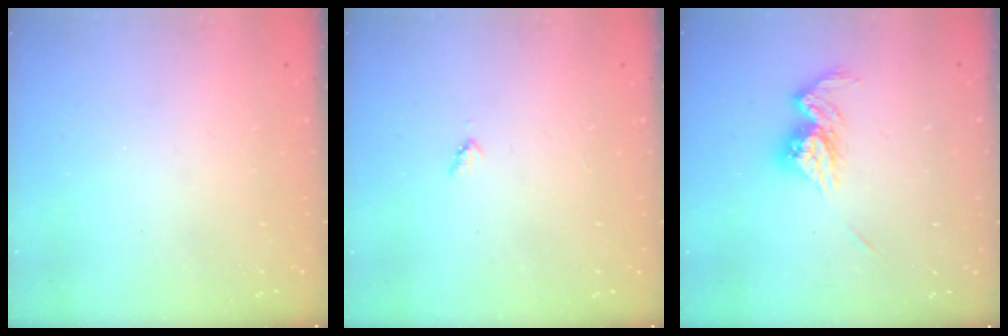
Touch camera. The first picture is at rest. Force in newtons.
{"total": 3.0, "press": 3.0, "slide": 0.3}
{"total": 11.8, "press": 11.8, "slide": 0.5}